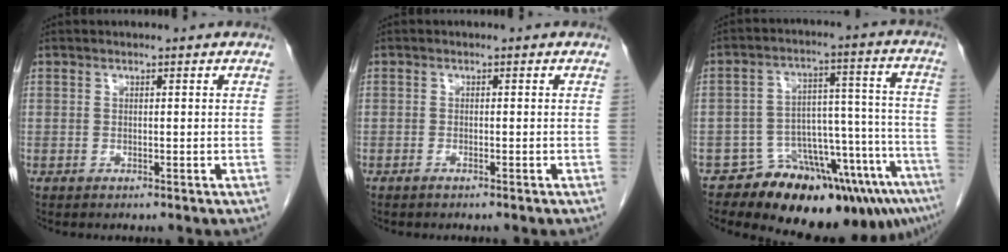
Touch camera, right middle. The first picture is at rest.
{"total": 1.1, "force": [-0.9, -0.1, 0.7], "torque": [-0.014, 0.000, -0.013]}
{"total": 15.5, "force": [-11.7, 4.6, 9.1], "torque": [-0.058, 0.065, -0.164]}